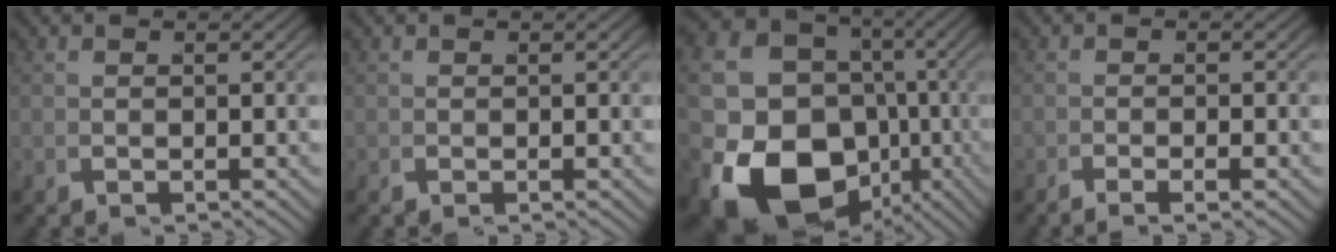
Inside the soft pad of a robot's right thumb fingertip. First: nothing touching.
{"total": 0.0}
{"total": 20.0, "force": [-3.9, 15.7, 11.8], "torque": [-0.251, -0.088, -0.034]}
{"total": 0.9, "force": [-0.6, -0.2, 0.7], "torque": [-0.004, 0.003, -0.015]}